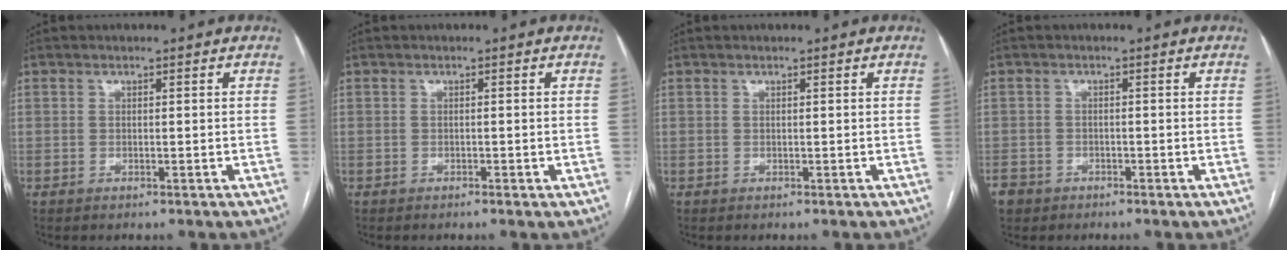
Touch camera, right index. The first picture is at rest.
{"total": 0.8, "force": [-0.5, 0.1, 0.6], "torque": [-0.009, 0.000, -0.006]}
{"total": 0.0}
{"total": 3.4, "force": [-2.2, 2.6, 0.2], "torque": [-0.004, 0.006, -0.044]}